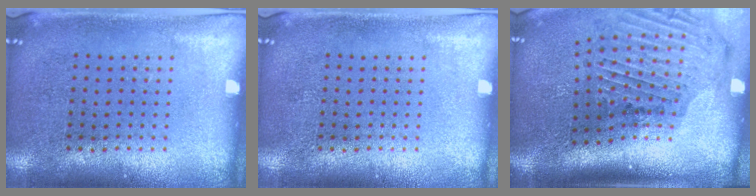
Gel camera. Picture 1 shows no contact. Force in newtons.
{"total": 0.0}
{"total": 2.4, "press": 1.9, "slide": 1.4}